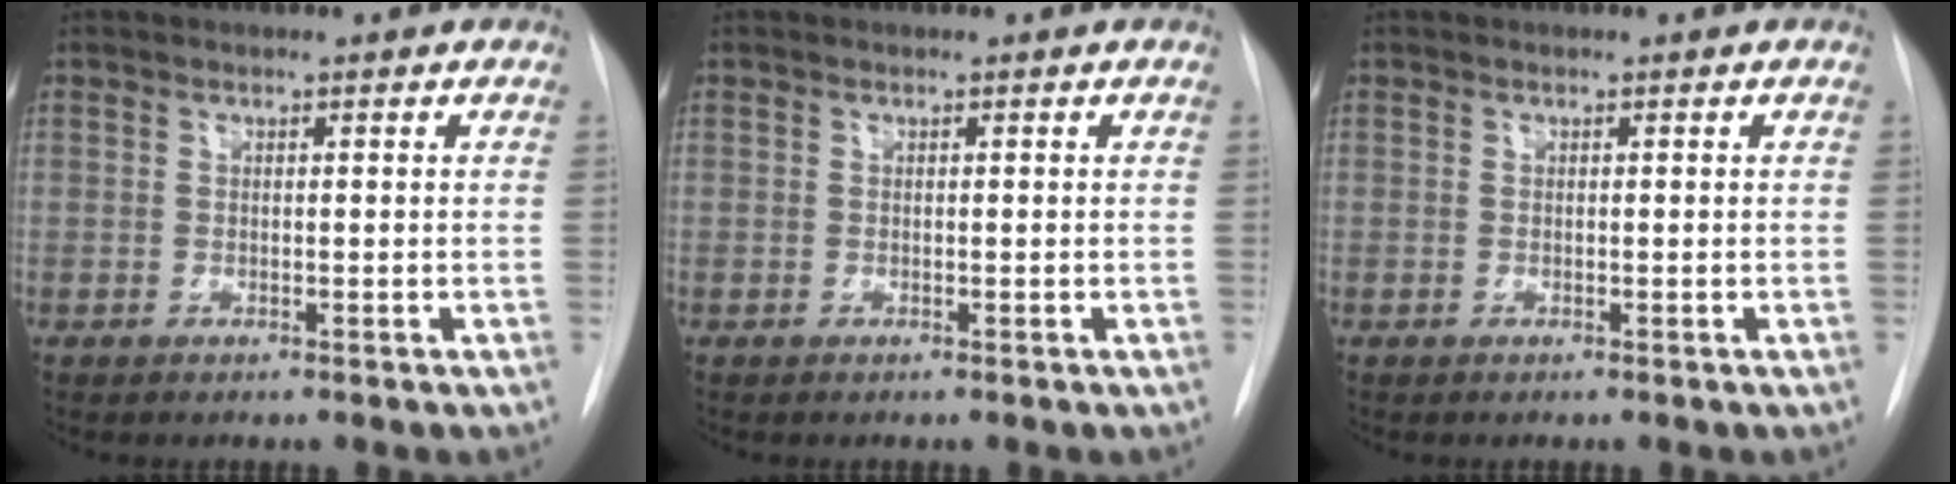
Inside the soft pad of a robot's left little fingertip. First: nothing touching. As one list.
[{"total": 0.0}, {"total": 0.0}]